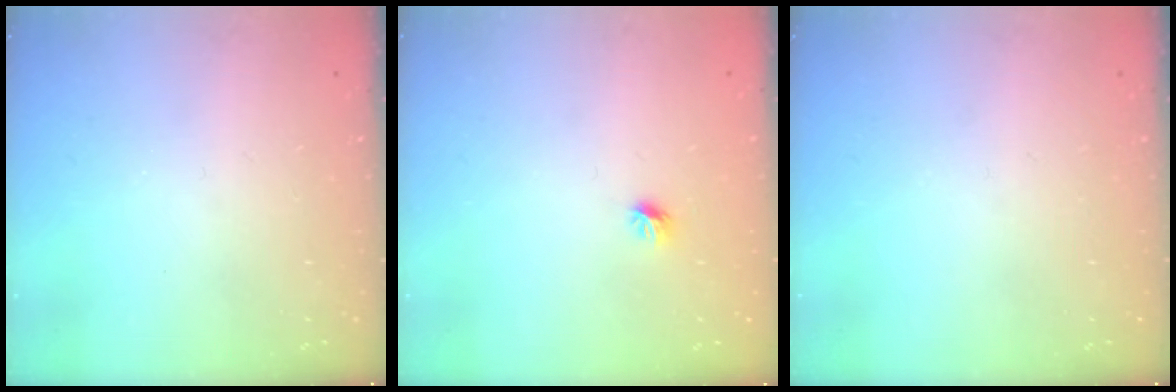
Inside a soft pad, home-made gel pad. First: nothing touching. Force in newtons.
{"total": 4.6, "press": 4.5, "slide": 0.9}
{"total": 0.0}